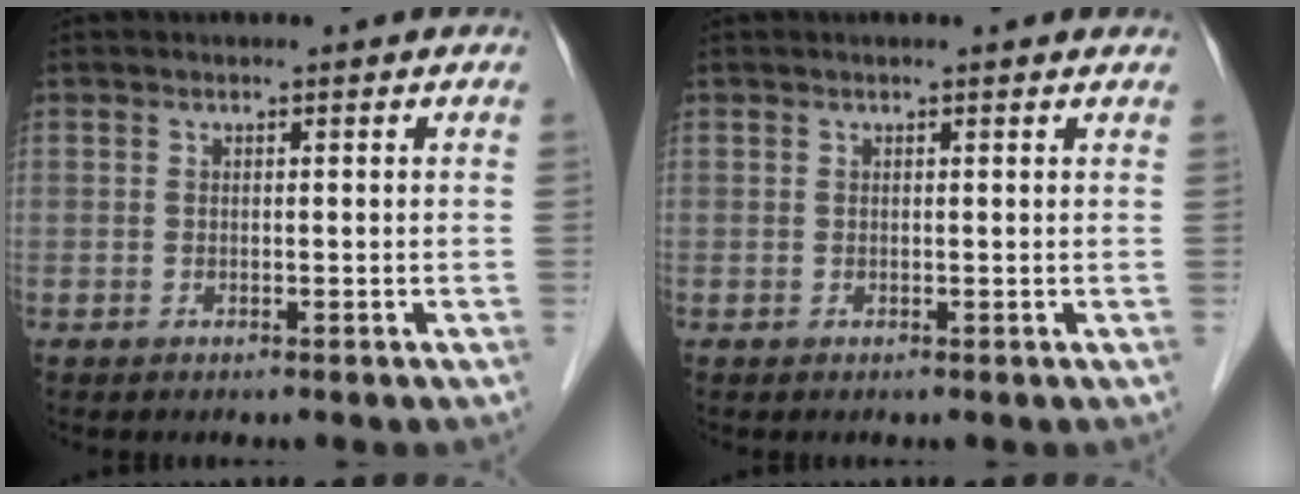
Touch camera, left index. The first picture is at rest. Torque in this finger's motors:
{"motor_torque": [0.16, -0.29, 0.01, -0.01]}